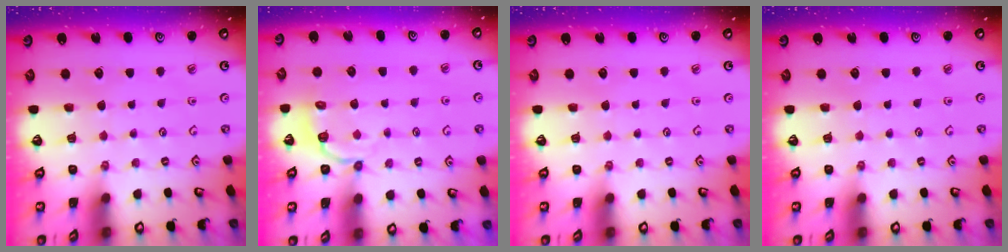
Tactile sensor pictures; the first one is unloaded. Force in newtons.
{"total": 4.9, "press": 4.4, "slide": 2.1}
{"total": 0.0}
{"total": 0.0}